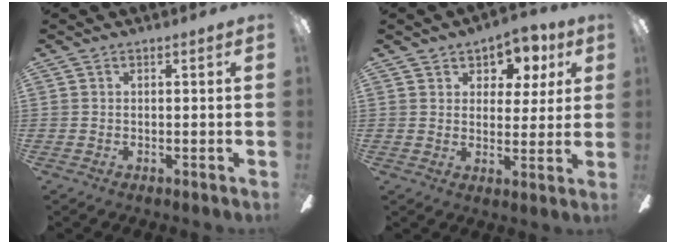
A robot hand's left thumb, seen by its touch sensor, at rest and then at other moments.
{"total": 7.6, "force": [4.8, 5.2, 2.8], "torque": [-0.033, -0.025, 0.084]}